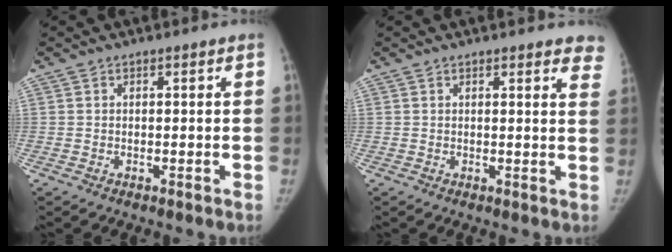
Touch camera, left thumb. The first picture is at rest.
{"total": 5.9, "force": [5.0, 1.7, 2.6], "torque": [0.002, -0.021, 0.035]}